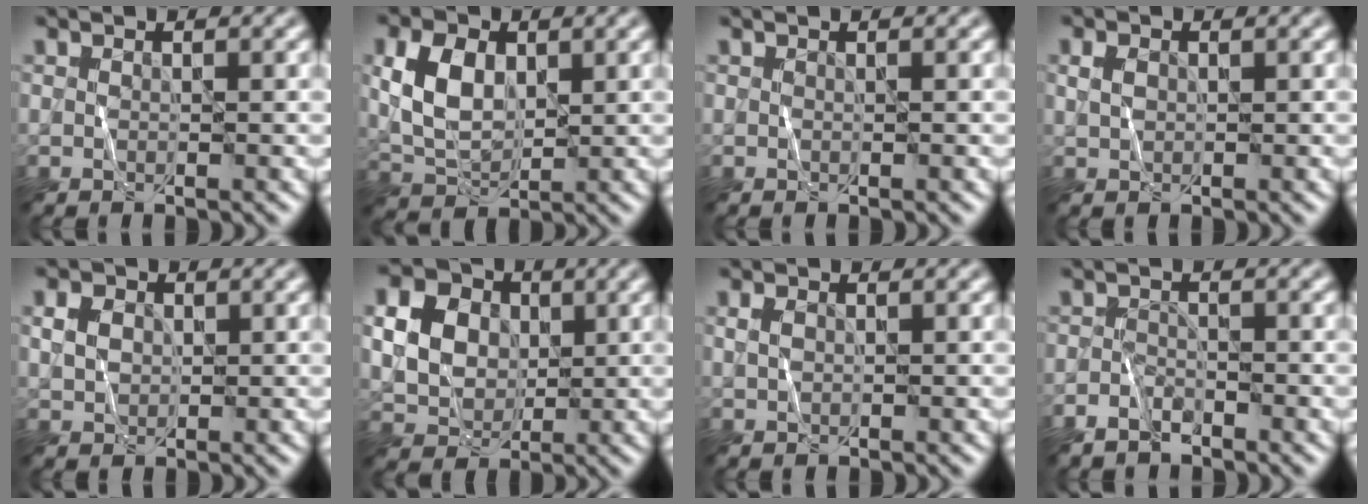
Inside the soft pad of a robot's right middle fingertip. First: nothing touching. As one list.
[{"total": 5.2, "force": [0.9, 3.5, 3.8], "torque": [-0.086, 0.005, 0.018]}, {"total": 0.0}, {"total": 1.3, "force": [0.2, 1.0, 0.8], "torque": [-0.020, 0.005, 0.006]}, {"total": 2.2, "force": [0.3, 1.8, 1.2], "torque": [-0.027, 0.002, 0.005]}, {"total": 8.4, "force": [1.7, 7.0, 4.3], "torque": [-0.093, 0.021, 0.029]}, {"total": 1.0, "force": [0.1, 0.8, 0.7], "torque": [-0.017, 0.006, 0.002]}, {"total": 2.0, "force": [-1.7, 0.8, 0.6], "torque": [-0.012, 0.004, -0.036]}]